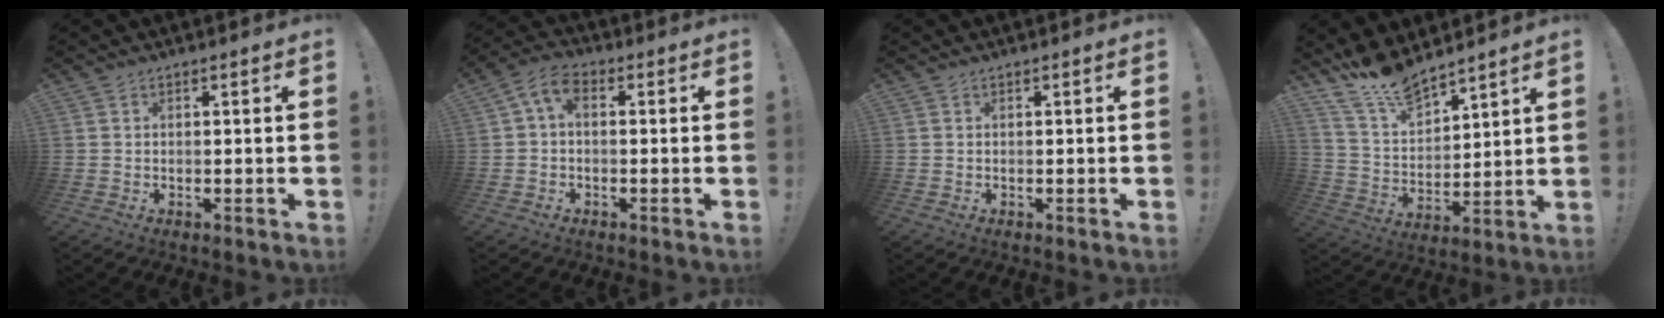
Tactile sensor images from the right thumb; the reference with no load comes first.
{"total": 5.6, "force": [0.7, 3.2, 4.6], "torque": [-0.094, 0.003, 0.018]}
{"total": 0.0}
{"total": 12.5, "force": [11.5, 3.4, 3.2], "torque": [-0.079, -0.089, 0.215]}